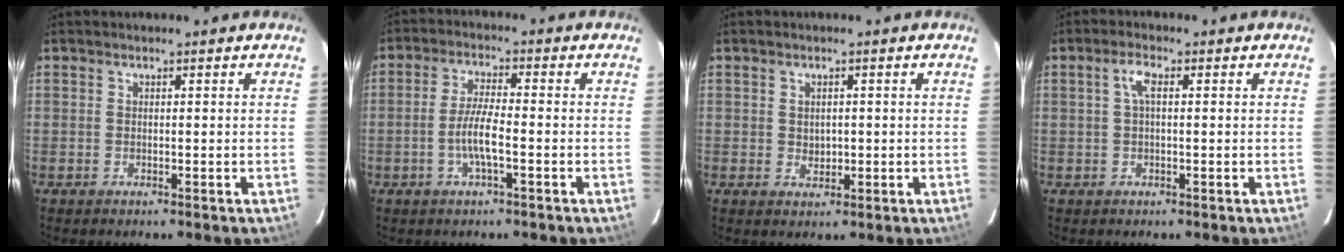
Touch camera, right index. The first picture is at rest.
{"total": 5.4, "force": [-1.9, 0.7, 5.0], "torque": [-0.104, 0.001, -0.036]}
{"total": 2.1, "force": [0.0, 1.8, 1.1], "torque": [-0.017, 0.001, 0.005]}
{"total": 2.7, "force": [0.5, 0.8, 2.5], "torque": [-0.053, 0.008, 0.008]}